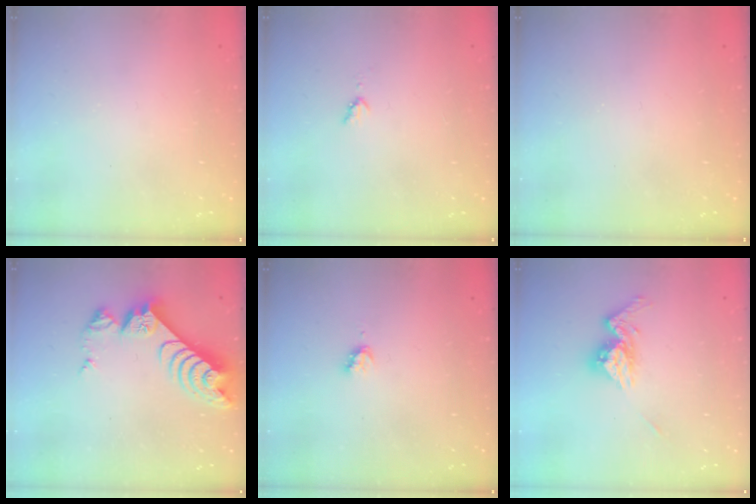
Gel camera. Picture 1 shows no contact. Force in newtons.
{"total": 2.8, "press": 2.8, "slide": 0.4}
{"total": 0.0}
{"total": 11.0, "press": 11.0, "slide": 1.0}
{"total": 2.8, "press": 2.8, "slide": 0.3}
{"total": 10.6, "press": 10.6, "slide": 1.0}